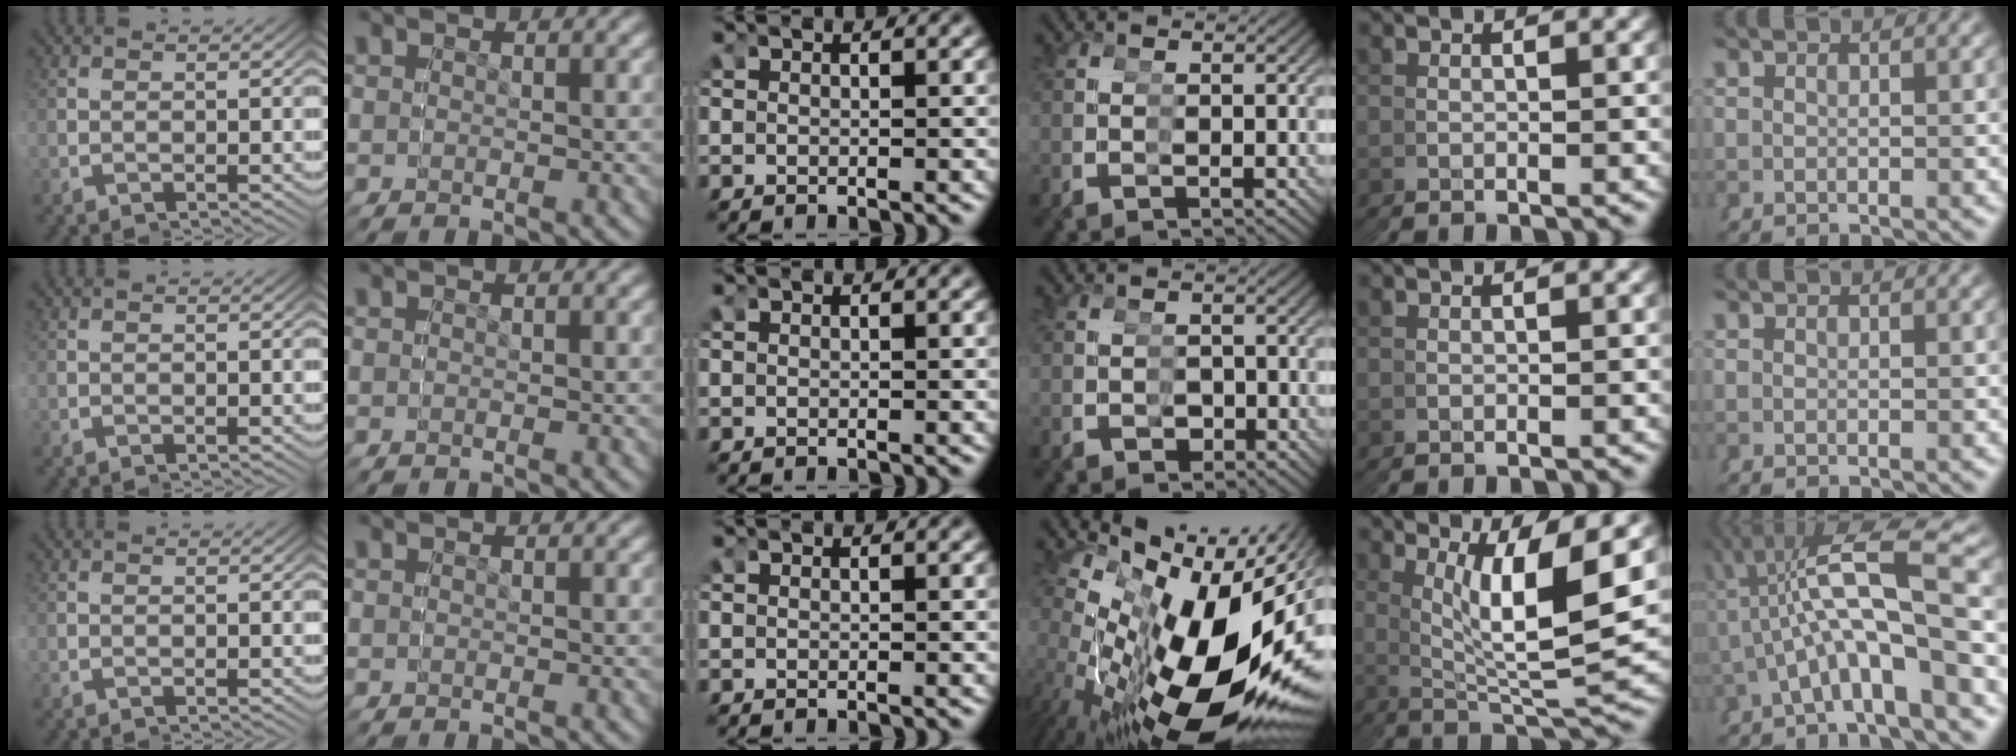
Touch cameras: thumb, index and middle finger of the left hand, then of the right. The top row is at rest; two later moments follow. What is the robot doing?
{"motion": "grasp_and_lifting", "object": "cubes"}